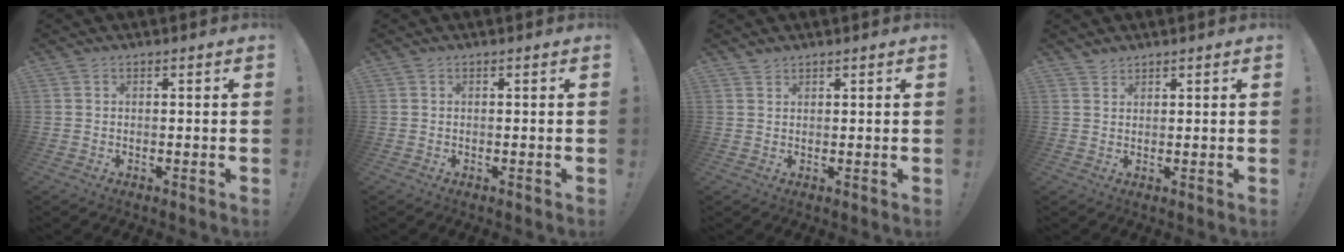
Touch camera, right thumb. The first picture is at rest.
{"total": 0.0}
{"total": 1.3, "force": [1.2, 0.4, 0.2], "torque": [-0.005, -0.005, 0.023]}
{"total": 1.7, "force": [1.6, 0.6, 0.2], "torque": [-0.005, -0.009, 0.032]}